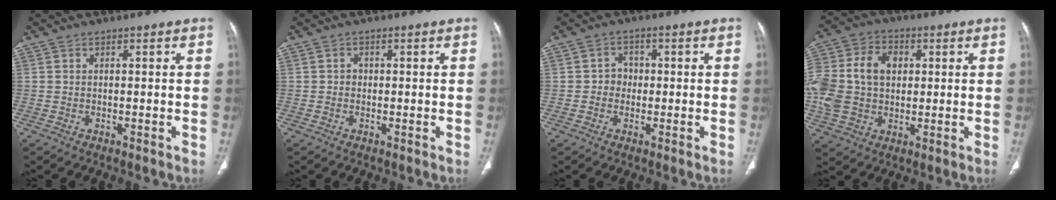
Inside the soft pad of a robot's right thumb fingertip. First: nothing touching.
{"total": 1.1, "force": [-0.1, 1.0, 0.4], "torque": [0.000, 0.004, -0.003]}
{"total": 3.0, "force": [-0.3, 2.8, 1.1], "torque": [0.005, 0.010, -0.011]}
{"total": 18.3, "force": [1.4, 13.7, 12.1], "torque": [-0.261, 0.021, 0.028]}